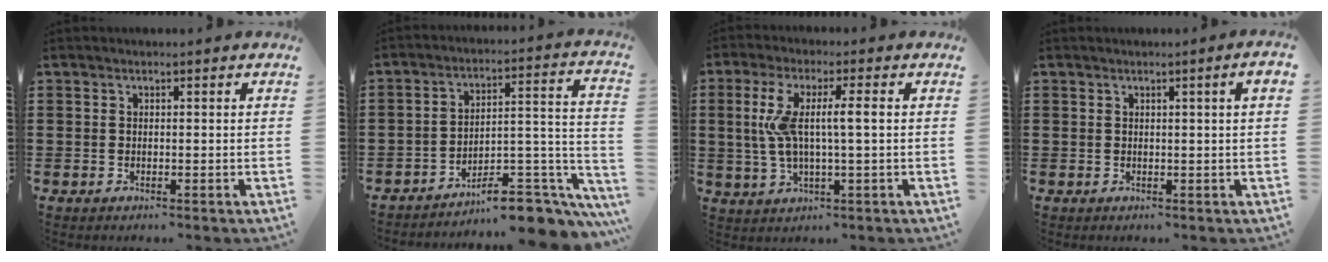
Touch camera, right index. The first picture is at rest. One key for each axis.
{"total": 10.0, "fx": -8.3, "fy": 2.6, "fz": 4.9, "tx": -0.053, "ty": 0.023, "tz": -0.154}
{"total": 7.8, "fx": 0.8, "fy": 1.2, "fz": 7.6, "tx": -0.166, "ty": -0.009, "tz": 0.002}
{"total": 1.3, "fx": 0.3, "fy": -0.4, "fz": 1.2, "tx": -0.021, "ty": -0.004, "tz": 0.003}